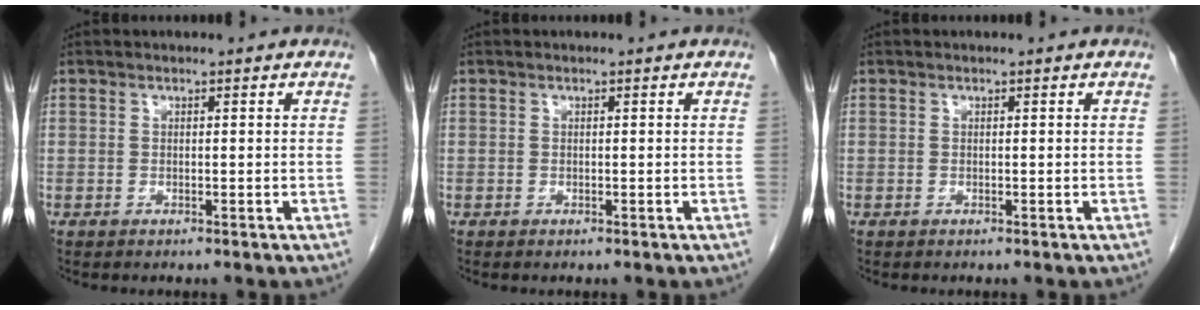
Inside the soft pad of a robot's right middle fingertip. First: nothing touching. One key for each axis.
{"total": 0.0}
{"total": 0.0}